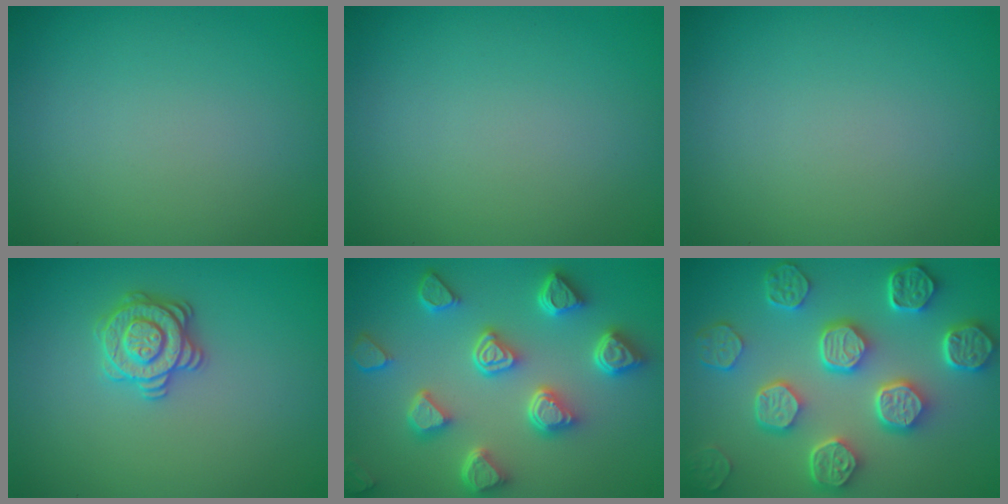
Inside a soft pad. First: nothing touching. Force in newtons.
{"total": 0.0}
{"total": 0.0}
{"total": 2.9, "press": 2.8, "slide": 0.4}
{"total": 7.0, "press": 5.8, "slide": 4.0}
{"total": 8.4, "press": 6.5, "slide": 5.3}